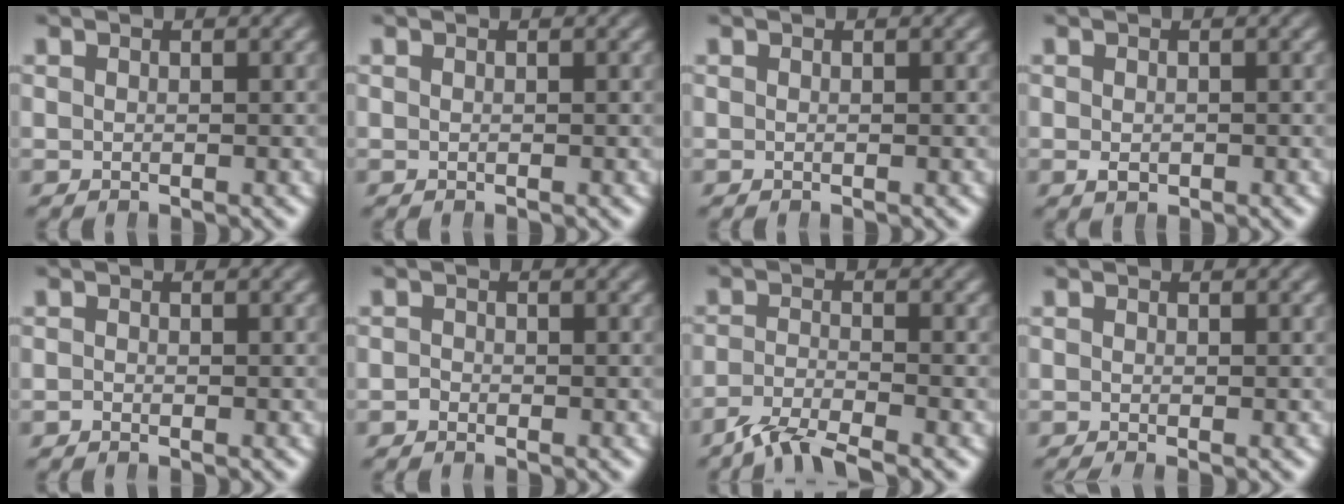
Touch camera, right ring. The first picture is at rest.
{"total": 0.0}
{"total": 0.0}
{"total": 0.7, "force": [-0.5, 0.4, 0.4], "torque": [-0.014, -0.009, 0.001]}
{"total": 0.7, "force": [-0.7, -0.1, 0.0], "torque": [0.000, -0.005, -0.010]}
{"total": 0.8, "force": [-0.8, 0.0, -0.2], "torque": [-0.001, -0.008, -0.012]}
{"total": 3.9, "force": [-3.0, 1.1, 2.1], "torque": [-0.042, -0.015, -0.045]}
{"total": 1.1, "force": [-1.0, 0.2, 0.5], "torque": [-0.004, -0.003, -0.013]}